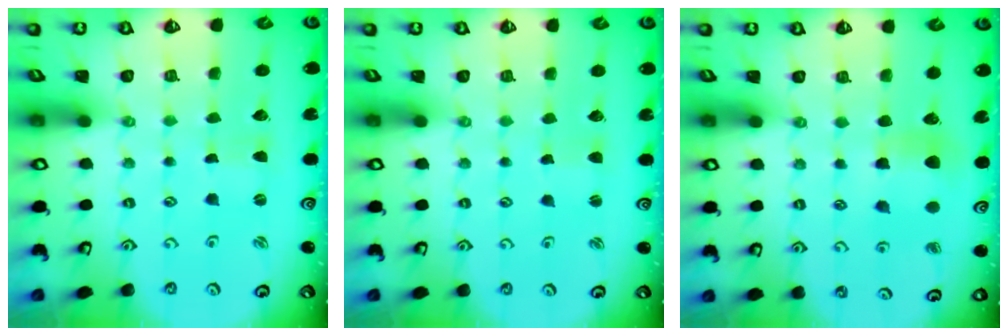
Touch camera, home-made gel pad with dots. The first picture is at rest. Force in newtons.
{"total": 1.6, "press": 1.6, "slide": 0.2}
{"total": 6.1, "press": 6.1, "slide": 0.2}